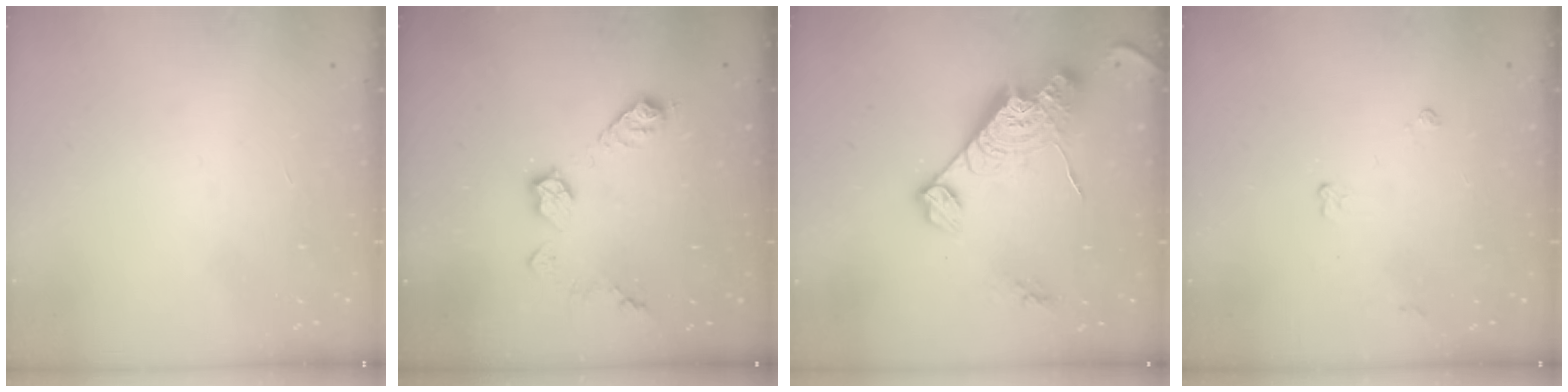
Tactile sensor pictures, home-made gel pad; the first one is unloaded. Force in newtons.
{"total": 10.3, "press": 10.3, "slide": 0.5}
{"total": 16.7, "press": 16.7, "slide": 1.3}
{"total": 3.7, "press": 3.7, "slide": 0.6}